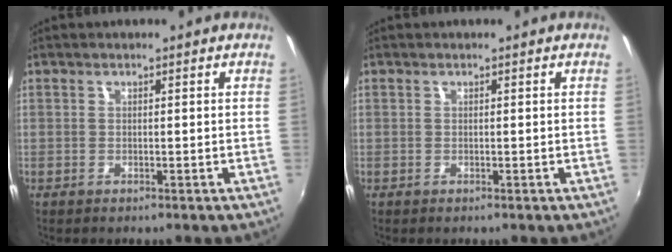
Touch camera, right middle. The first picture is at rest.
{"total": 0.0}